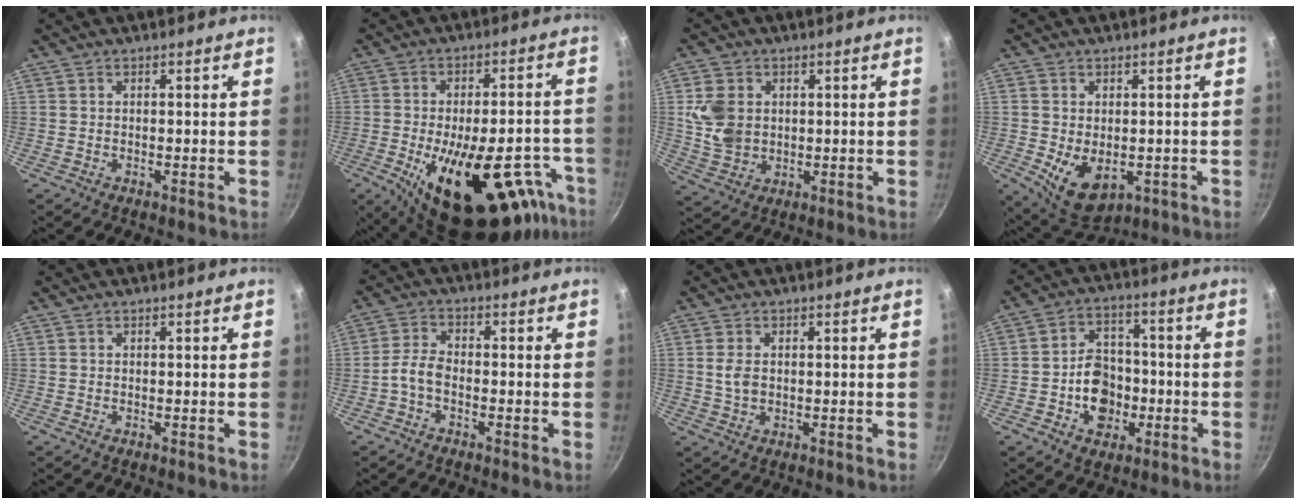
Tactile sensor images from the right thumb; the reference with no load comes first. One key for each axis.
{"total": 26.9, "fx": -11.9, "fy": 12.4, "fz": 20.7, "tx": -0.245, "ty": 0.029, "tz": -0.158}
{"total": 8.7, "fx": 1.3, "fy": 6.9, "fz": 5.1, "tx": -0.084, "ty": -0.007, "tz": 0.031}
{"total": 8.9, "fx": -1.5, "fy": 6.0, "fz": 6.4, "tx": -0.090, "ty": -0.015, "tz": -0.004}
{"total": 0.0}
{"total": 3.8, "fx": -1.9, "fy": 1.9, "fz": 2.6, "tx": -0.059, "ty": 0.023, "tz": -0.047}
{"total": 3.5, "fx": 0.4, "fy": 2.3, "fz": 2.5, "tx": -0.046, "ty": 0.000, "tz": 0.008}
{"total": 10.7, "fx": -2.7, "fy": 8.4, "fz": 6.1, "tx": -0.063, "ty": 0.028, "tz": -0.045}